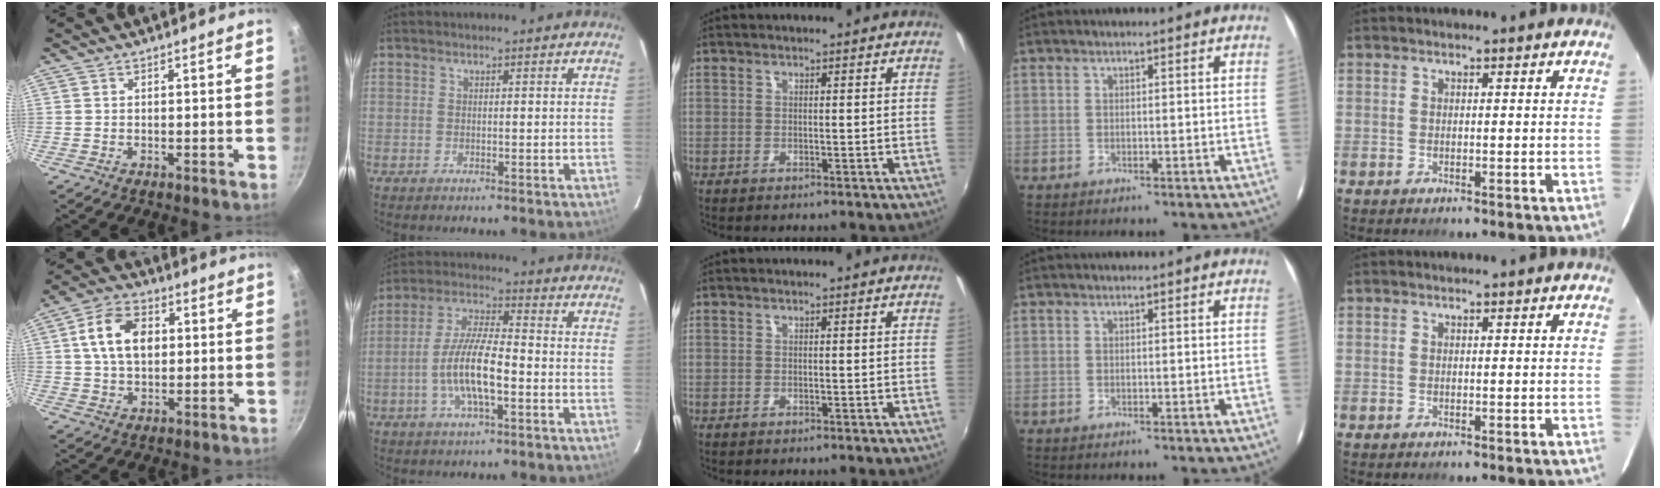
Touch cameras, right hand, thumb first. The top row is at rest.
{"thumb": {"total": 11.2, "force": [2.0, 7.6, 8.0], "torque": [-0.123, 0.012, 0.026]}, "index": {"total": 10.9, "force": [-3.2, 2.8, 10.0], "torque": [-0.203, 0.004, -0.060]}}